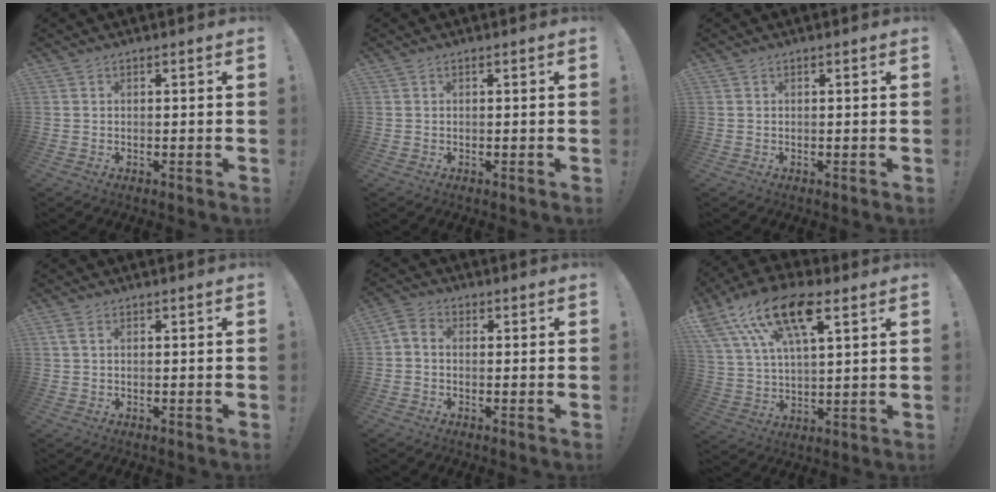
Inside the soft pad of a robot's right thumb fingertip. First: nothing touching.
{"total": 0.0}
{"total": 0.0}
{"total": 1.6, "force": [0.6, 0.6, 1.4], "torque": [-0.034, 0.005, 0.012]}
{"total": 2.6, "force": [-0.9, 1.5, 2.0], "torque": [-0.045, 0.006, -0.017]}
{"total": 18.2, "force": [9.9, 8.1, 12.9], "torque": [-0.236, -0.035, 0.174]}